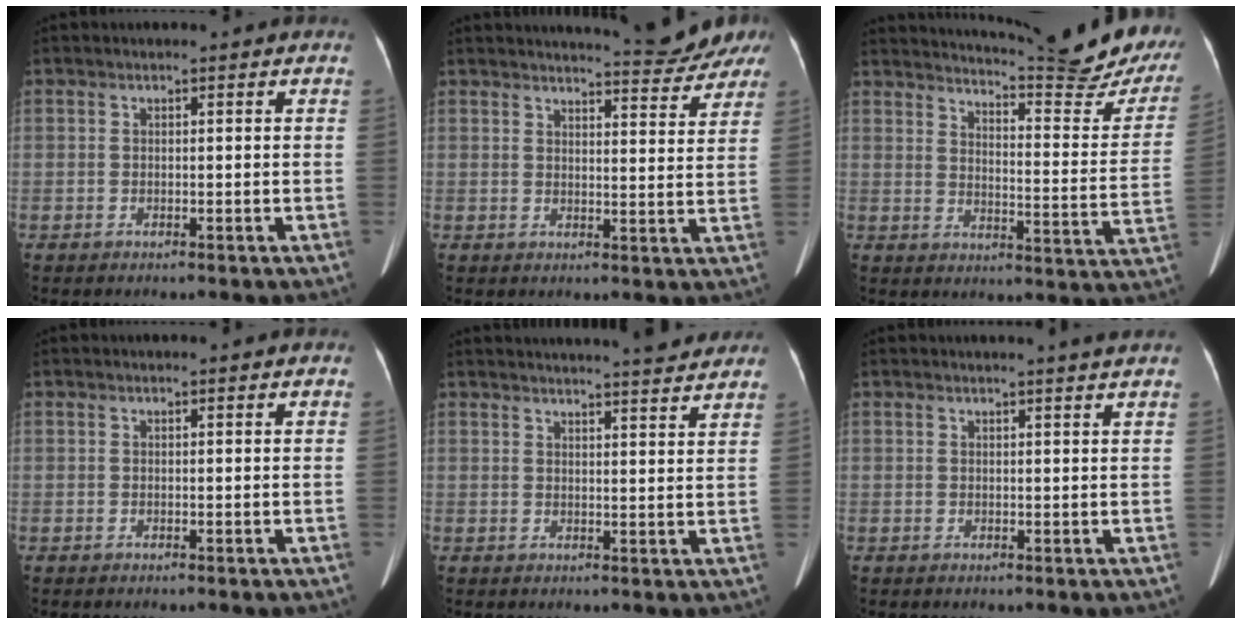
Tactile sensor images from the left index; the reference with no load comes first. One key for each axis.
{"total": 9.7, "fx": 9.2, "fy": 0.8, "fz": 2.7, "tx": -0.030, "ty": -0.013, "tz": 0.097}
{"total": 22.3, "fx": 20.4, "fy": 0.8, "fz": 9.0, "tx": -0.129, "ty": -0.091, "tz": 0.243}
{"total": 0.7, "fx": 0.7, "fy": 0.1, "fz": 0.3, "tx": -0.008, "ty": 0.006, "tz": 0.007}
{"total": 14.8, "fx": 13.8, "fy": 0.9, "fz": 5.3, "tx": -0.075, "ty": 0.006, "tz": 0.168}
{"total": 3.3, "fx": 3.0, "fy": -0.7, "fz": 1.3, "tx": -0.020, "ty": 0.001, "tz": 0.031}